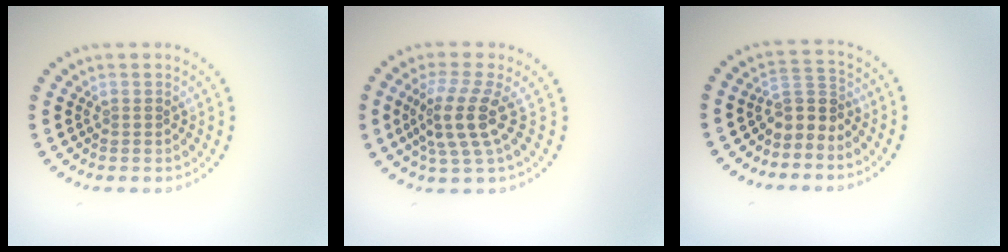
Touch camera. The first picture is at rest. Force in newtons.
{"total": 4.1, "press": 3.2, "slide": 2.6}
{"total": 2.6, "press": 1.8, "slide": 1.8}